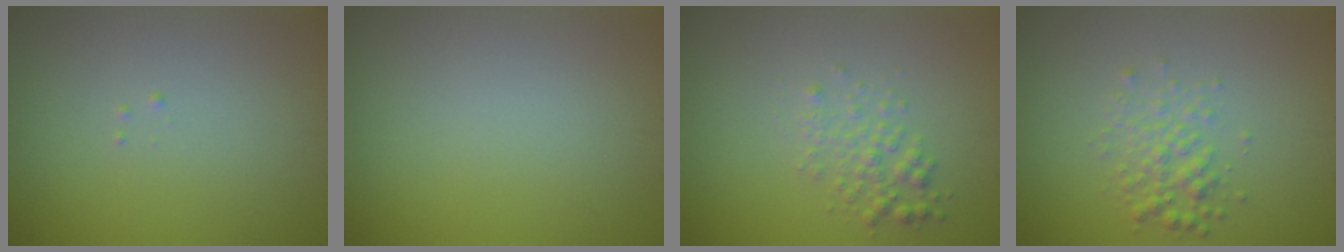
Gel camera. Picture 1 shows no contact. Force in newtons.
{"total": 0.0}
{"total": 2.0, "press": 2.0, "slide": 0.0}
{"total": 2.3, "press": 2.3, "slide": 0.1}